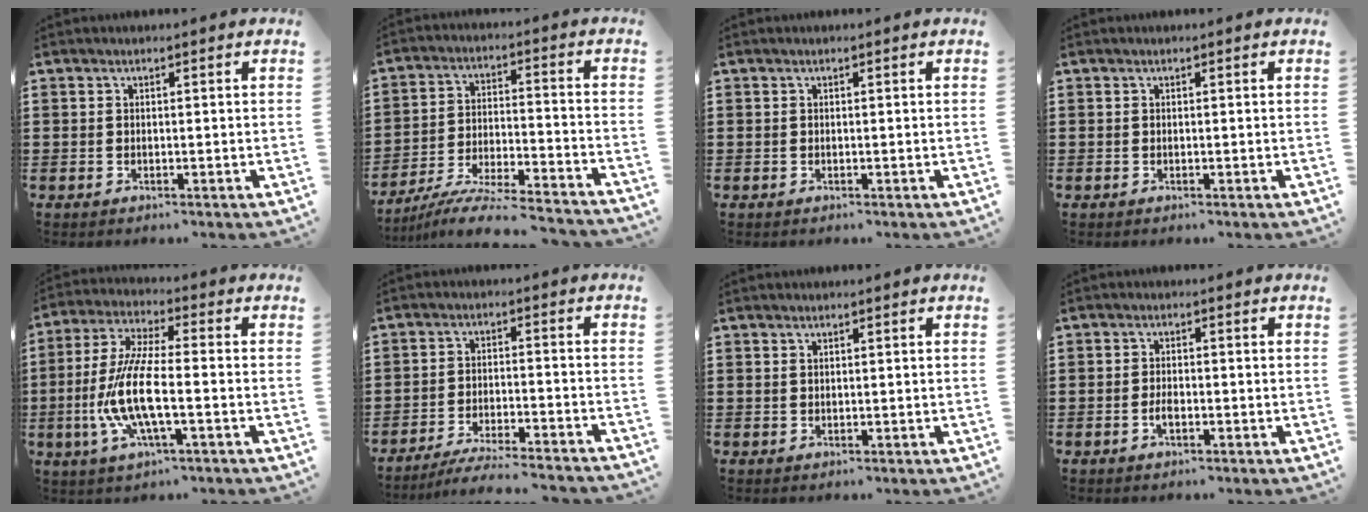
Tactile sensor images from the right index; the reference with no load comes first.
{"total": 7.9, "force": [-7.5, -0.4, 2.4], "torque": [-0.049, -0.004, -0.150]}
{"total": 0.0}
{"total": 0.0}
{"total": 9.9, "force": [-2.8, 2.4, 9.2], "torque": [-0.216, -0.017, -0.062]}
{"total": 5.1, "force": [-4.9, -0.3, 1.4], "torque": [-0.032, -0.011, -0.097]}
{"total": 0.6, "force": [0.4, 0.4, 0.2], "torque": [-0.005, 0.002, 0.007]}
{"total": 1.7, "force": [-0.7, 0.8, 1.4], "torque": [-0.028, -0.004, -0.012]}